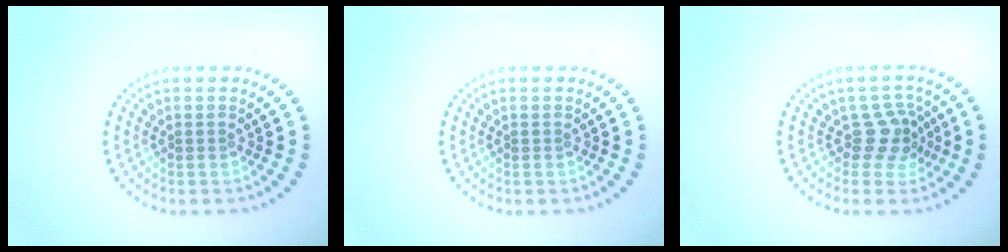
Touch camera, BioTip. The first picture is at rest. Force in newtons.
{"total": 0.0}
{"total": 2.7, "press": 2.0, "slide": 1.7}